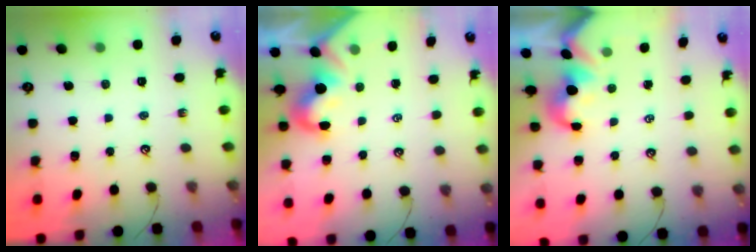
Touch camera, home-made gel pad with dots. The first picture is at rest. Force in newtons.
{"total": 1.8, "press": 1.6, "slide": 0.8}
{"total": 0.5, "press": 0.2, "slide": 0.5}